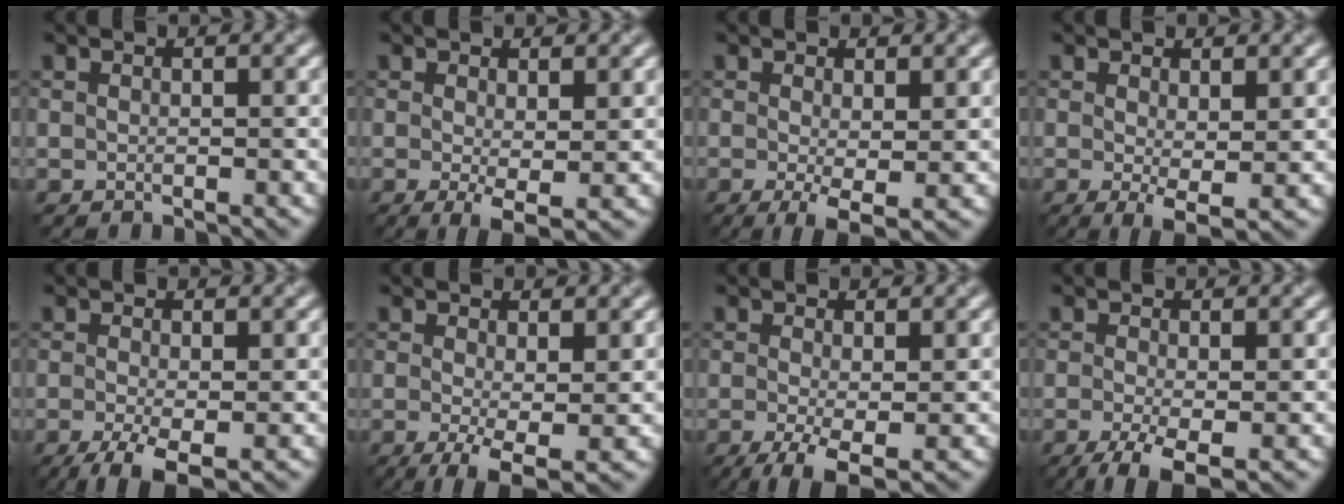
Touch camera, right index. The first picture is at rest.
{"total": 2.6, "force": [-0.2, 0.6, 2.5], "torque": [-0.046, -0.012, -0.001]}
{"total": 3.0, "force": [-0.5, 0.7, 2.9], "torque": [-0.055, -0.012, -0.006]}
{"total": 2.5, "force": [0.1, 0.6, 2.4], "torque": [-0.043, -0.012, 0.005]}
{"total": 4.5, "force": [-2.2, 1.4, 3.7], "torque": [-0.075, -0.007, -0.039]}
{"total": 4.7, "force": [-1.3, 1.4, 4.4], "torque": [-0.085, -0.012, -0.023]}
{"total": 4.5, "force": [-1.7, 1.4, 4.0], "torque": [-0.081, -0.007, -0.032]}
{"total": 4.7, "force": [-2.3, 1.4, 3.8], "torque": [-0.076, -0.007, -0.042]}